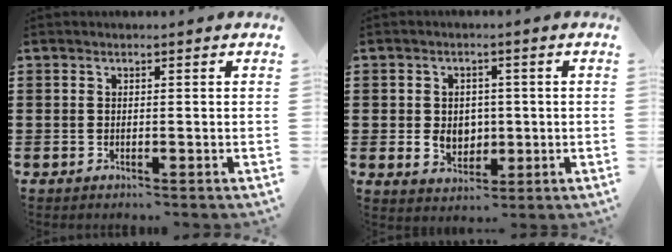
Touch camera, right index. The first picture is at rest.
{"total": 4.6, "force": [-0.1, 3.9, 2.4], "torque": [-0.048, 0.008, -0.004]}